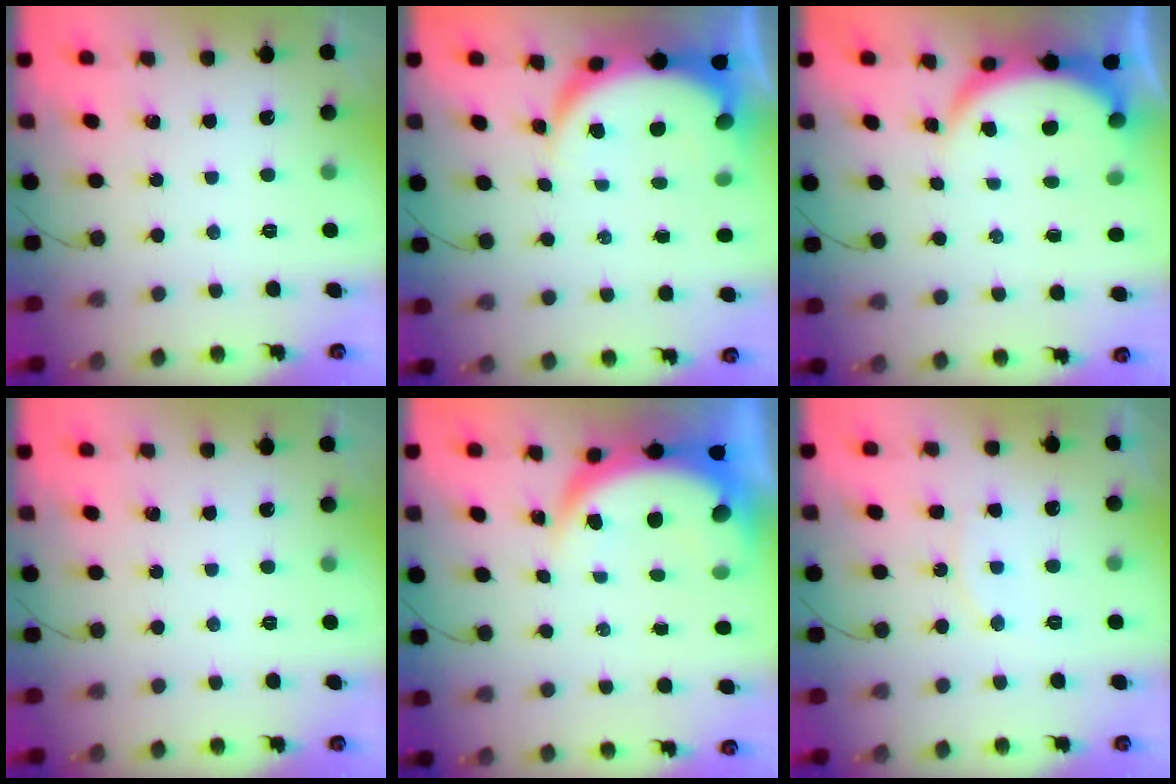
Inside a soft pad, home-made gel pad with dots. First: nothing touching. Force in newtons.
{"total": 7.7, "press": 7.6, "slide": 1.1}
{"total": 5.8, "press": 5.7, "slide": 0.8}
{"total": 0.0}
{"total": 9.1, "press": 9.0, "slide": 1.0}
{"total": 5.6, "press": 5.6, "slide": 0.2}